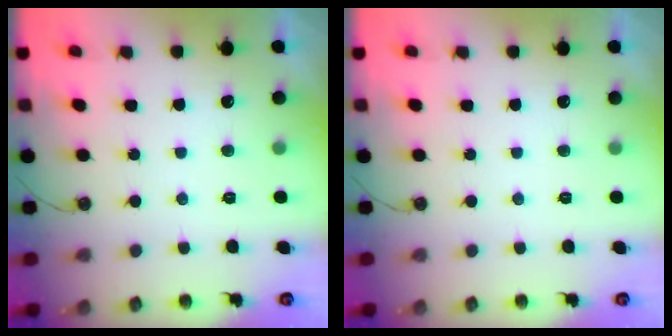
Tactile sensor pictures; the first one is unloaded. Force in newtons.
{"total": 0.0}